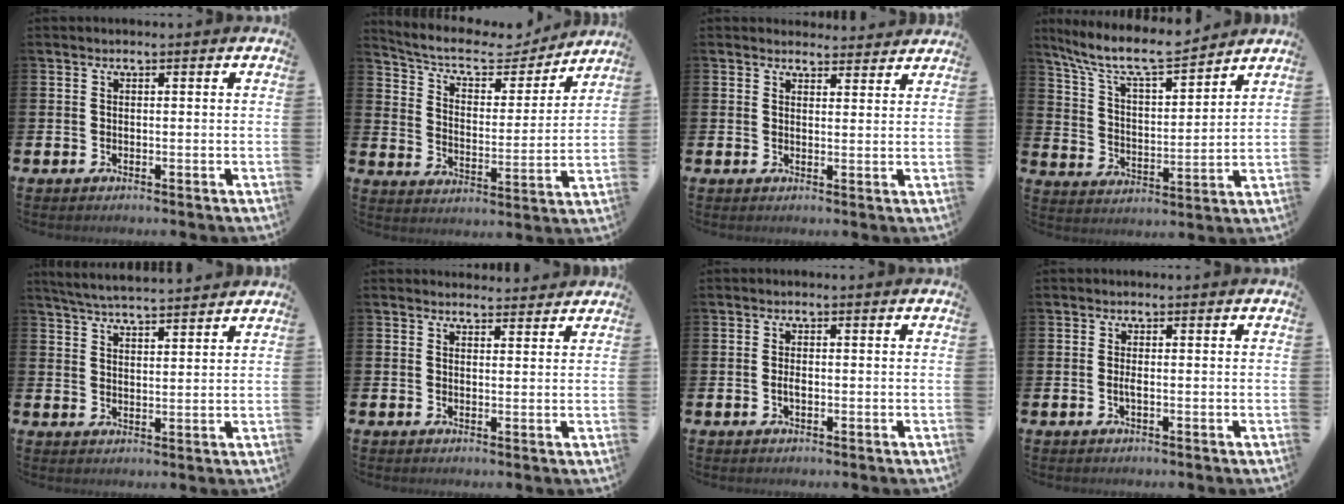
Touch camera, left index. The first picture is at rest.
{"total": 8.2, "force": [7.2, 2.9, 2.7], "torque": [-0.080, -0.051, 0.121]}
{"total": 3.0, "force": [2.9, 0.8, -0.2], "torque": [0.008, -0.017, 0.052]}
{"total": 9.4, "force": [8.5, 1.7, 3.6], "torque": [-0.112, -0.047, 0.151]}
{"total": 4.9, "force": [4.9, 0.0, 0.6], "torque": [-0.031, -0.025, 0.087]}
{"total": 2.4, "force": [2.4, 0.5, -0.1], "torque": [0.005, -0.014, 0.042]}
{"total": 1.2, "force": [-0.2, 0.6, 1.1], "torque": [-0.015, 0.000, -0.007]}
{"total": 0.9, "force": [-0.2, 0.1, 0.9], "torque": [-0.018, 0.000, -0.004]}